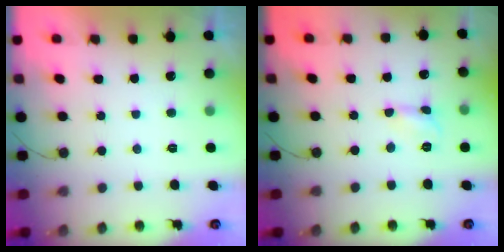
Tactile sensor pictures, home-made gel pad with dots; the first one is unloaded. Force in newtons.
{"total": 2.7, "press": 2.7, "slide": 0.2}